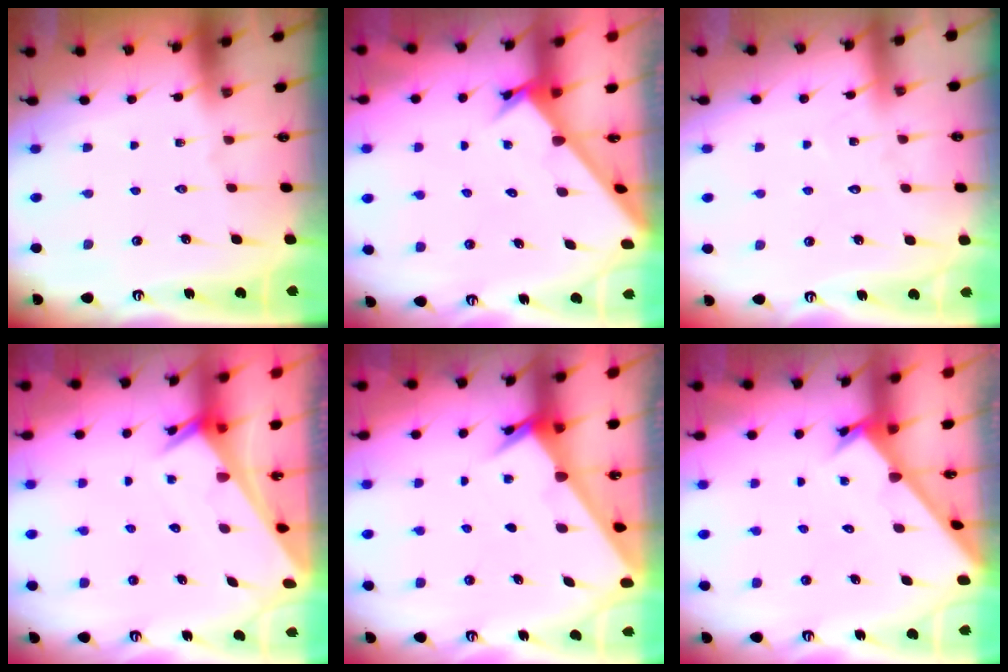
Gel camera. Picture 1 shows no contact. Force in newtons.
{"total": 2.7, "press": 2.7, "slide": 0.3}
{"total": 5.9, "press": 5.9, "slide": 0.7}
{"total": 2.7, "press": 2.7, "slide": 0.1}
{"total": 2.7, "press": 2.7, "slide": 0.2}
{"total": 2.4, "press": 2.4, "slide": 0.1}